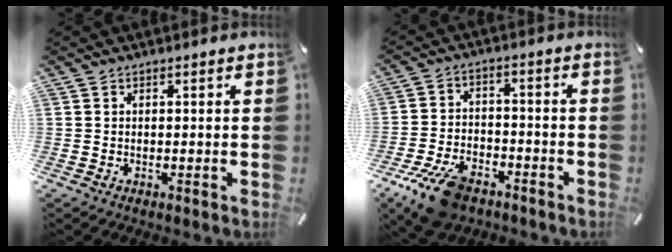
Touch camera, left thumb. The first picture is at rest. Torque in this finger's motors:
{"motor_torque": [-0.12, 2.35, 0.73, 0.61, 0.33]}